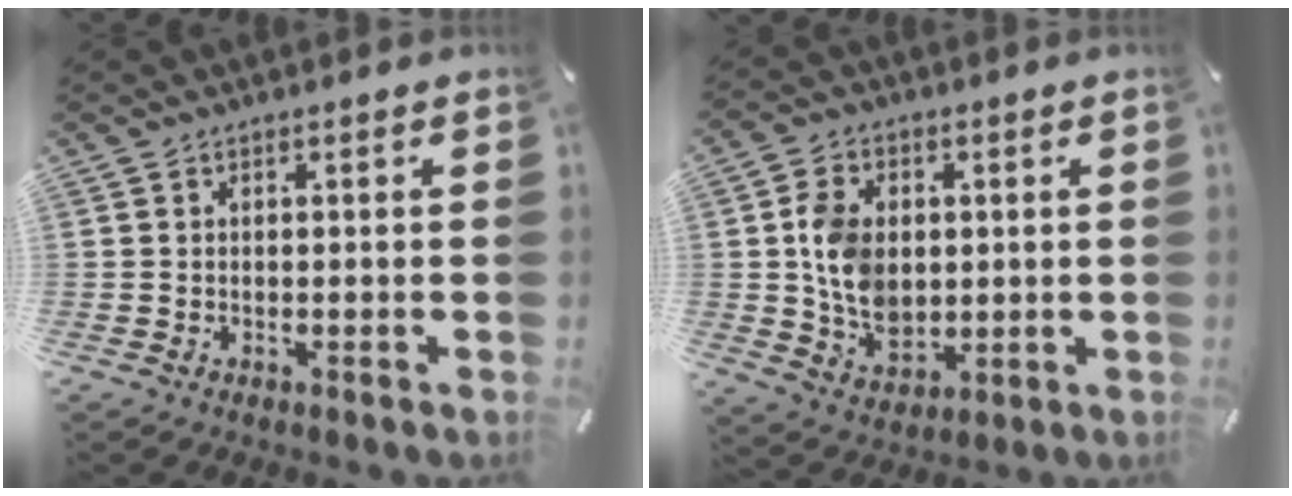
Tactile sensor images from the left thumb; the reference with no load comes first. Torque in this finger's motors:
{"motor_torque": [2.03, 2.00, 1.13, 0.20, 0.15]}